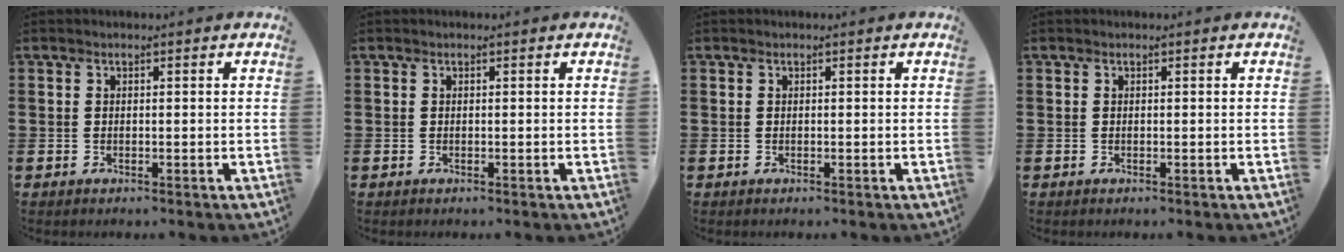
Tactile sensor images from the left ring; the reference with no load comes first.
{"total": 0.0}
{"total": 0.0}
{"total": 0.0}